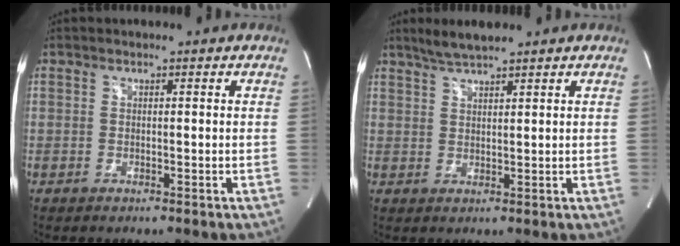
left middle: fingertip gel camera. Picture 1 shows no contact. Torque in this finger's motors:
{"motor_torque": [0.16, 0.09, -0.06, 0.00]}